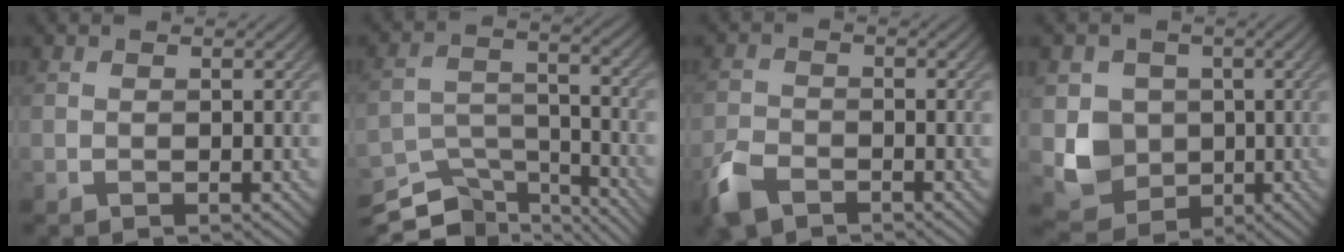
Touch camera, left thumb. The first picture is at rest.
{"total": 11.9, "force": [-10.7, 3.3, 4.2], "torque": [-0.095, -0.009, -0.166]}
{"total": 4.5, "force": [-3.3, 2.0, 2.3], "torque": [-0.051, -0.005, -0.075]}
{"total": 6.1, "force": [0.0, 5.7, 2.3], "torque": [-0.057, -0.015, -0.006]}